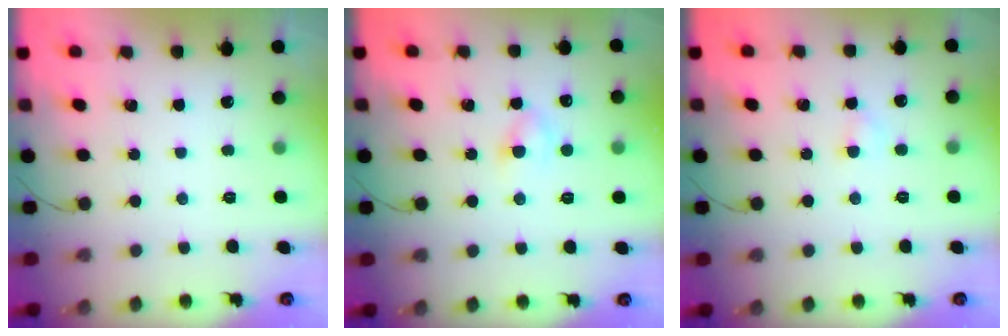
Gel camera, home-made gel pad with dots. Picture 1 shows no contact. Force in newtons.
{"total": 3.2, "press": 3.0, "slide": 1.1}
{"total": 2.6, "press": 2.4, "slide": 0.9}